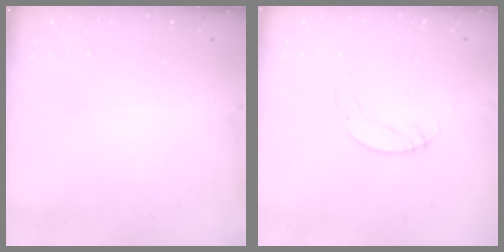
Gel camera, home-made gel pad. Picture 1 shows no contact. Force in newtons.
{"total": 3.0, "press": 3.0, "slide": 0.2}